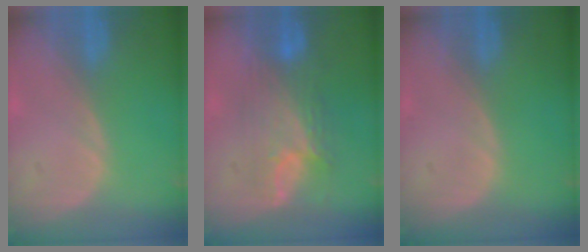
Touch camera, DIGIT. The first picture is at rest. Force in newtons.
{"total": 7.3, "press": 7.1, "slide": 1.3}
{"total": 0.0}